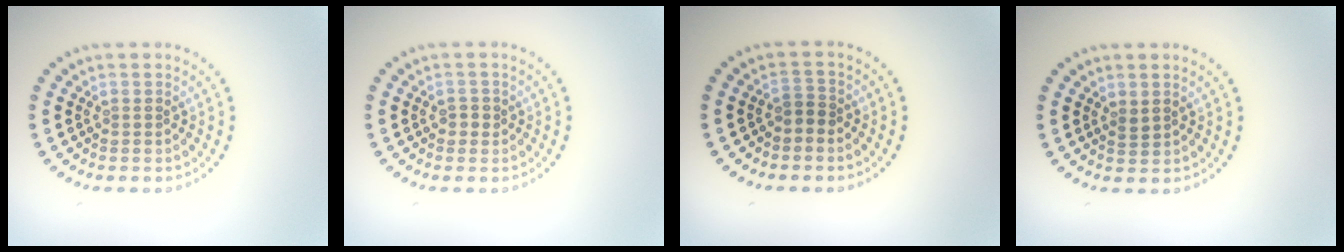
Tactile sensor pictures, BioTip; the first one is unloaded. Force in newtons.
{"total": 1.0, "press": 1.0, "slide": 0.3}
{"total": 1.3, "press": 1.0, "slide": 0.8}
{"total": 0.9, "press": 0.7, "slide": 0.5}